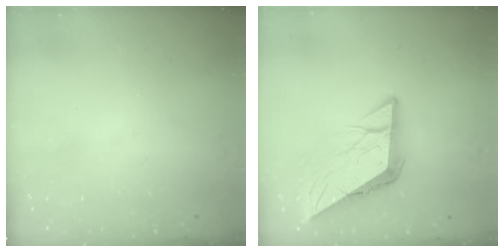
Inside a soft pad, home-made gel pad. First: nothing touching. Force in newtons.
{"total": 9.0, "press": 8.9, "slide": 1.0}